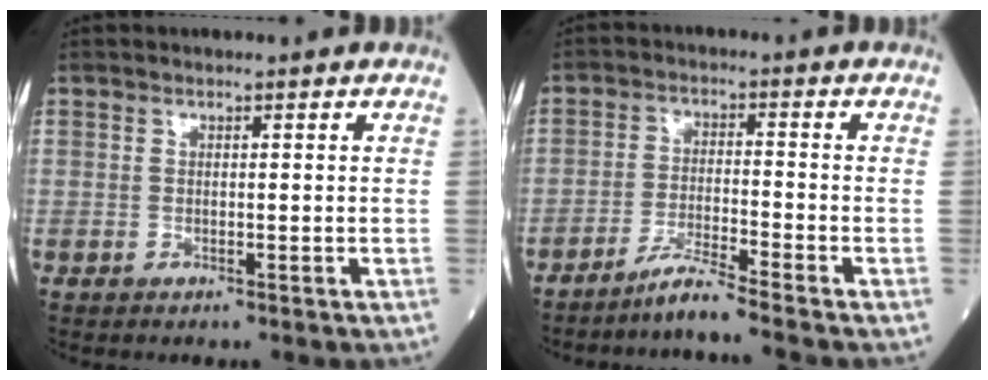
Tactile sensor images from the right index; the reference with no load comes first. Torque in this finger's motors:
{"motor_torque": [-0.29, -0.29, 0.06, 0.01]}